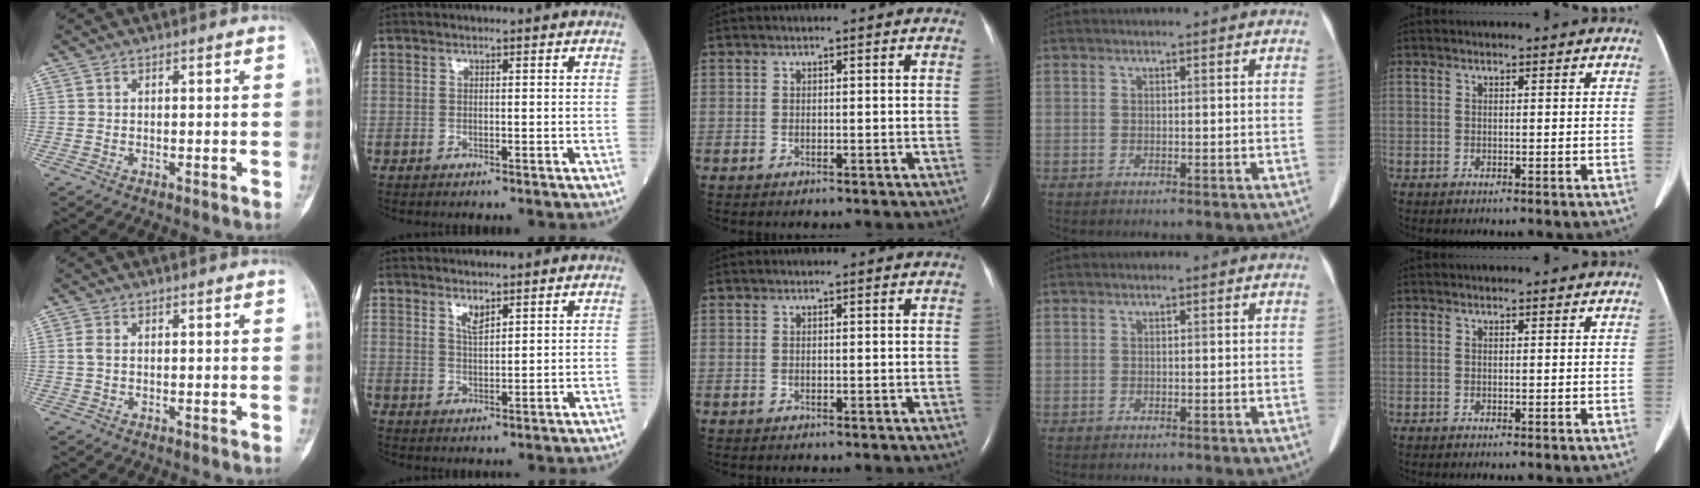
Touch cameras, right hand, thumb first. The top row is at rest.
{"thumb": {"total": 1.3, "force": [0.1, 0.8, 1.1], "torque": [-0.028, 0.000, 0.000]}, "index": {"total": 2.1, "force": [1.6, 0.5, 1.3], "torque": [-0.027, -0.005, 0.033]}}